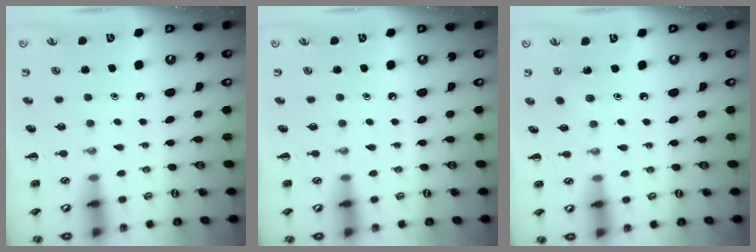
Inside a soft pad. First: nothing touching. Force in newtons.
{"total": 0.0}
{"total": 2.9, "press": 2.7, "slide": 0.8}